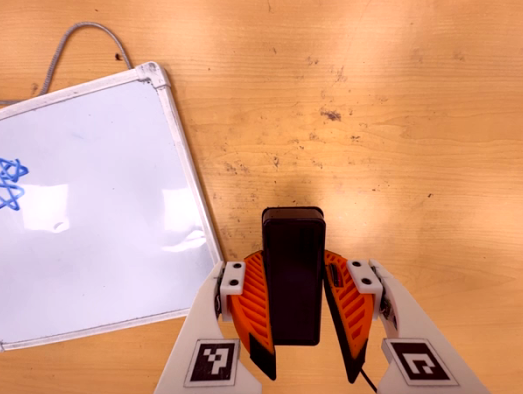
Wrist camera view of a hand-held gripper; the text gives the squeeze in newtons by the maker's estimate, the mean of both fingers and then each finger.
{"total": 9.3, "left": 7.5, "right": 11.0}